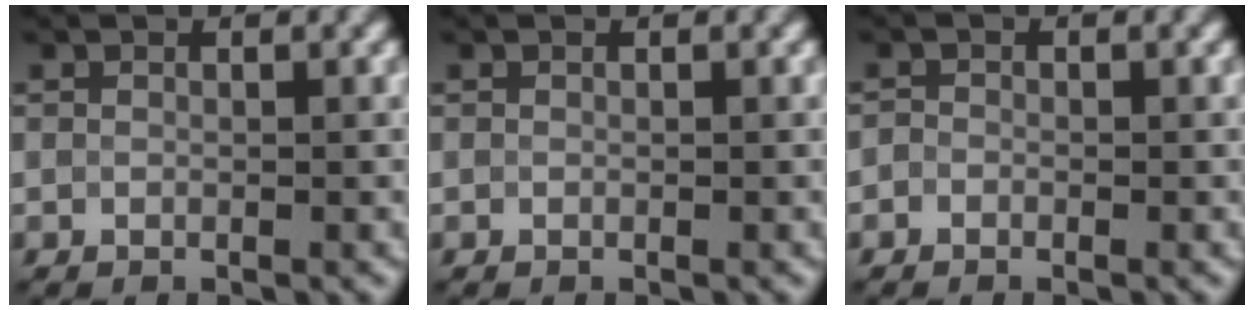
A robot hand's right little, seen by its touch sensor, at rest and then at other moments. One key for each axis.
{"total": 0.0}
{"total": 0.6, "fx": -0.5, "fy": 0.4, "fz": 0.1, "tx": 0.001, "ty": -0.001, "tz": -0.012}